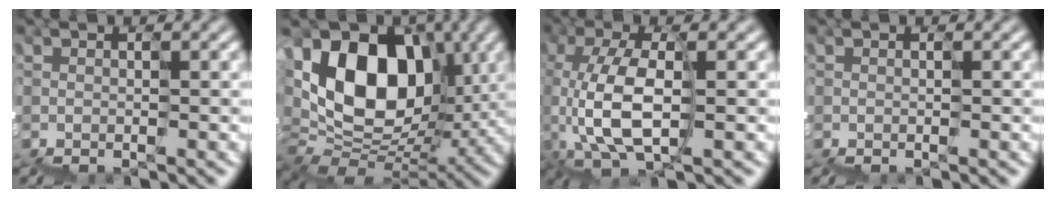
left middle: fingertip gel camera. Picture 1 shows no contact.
{"total": 8.8, "force": [2.5, 6.3, 5.5], "torque": [-0.087, 0.022, 0.035]}
{"total": 6.0, "force": [-1.6, 2.8, 5.0], "torque": [-0.138, 0.012, -0.037]}
{"total": 0.0}